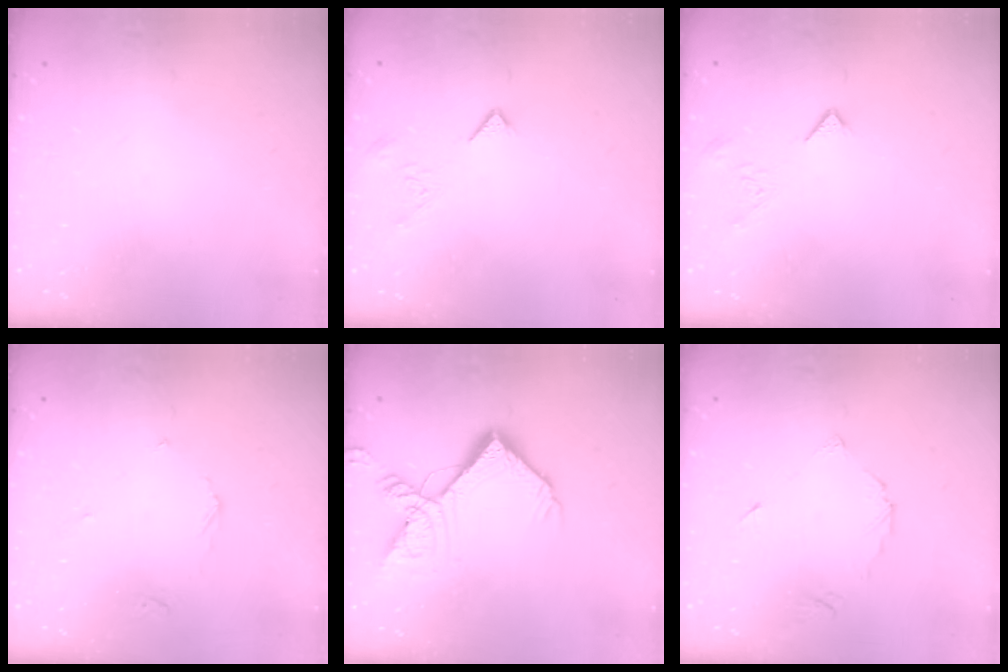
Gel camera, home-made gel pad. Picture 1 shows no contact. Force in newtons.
{"total": 3.0, "press": 2.9, "slide": 0.4}
{"total": 3.0, "press": 2.9, "slide": 0.4}
{"total": 2.6, "press": 2.6, "slide": 0.5}
{"total": 16.3, "press": 16.2, "slide": 2.0}
{"total": 4.0, "press": 3.9, "slide": 0.5}